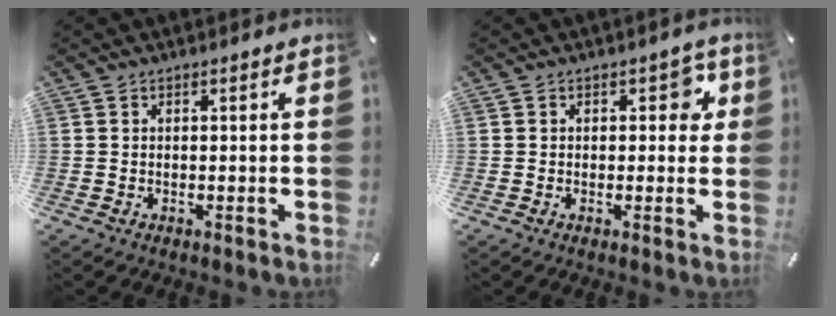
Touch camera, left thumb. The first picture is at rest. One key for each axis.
{"total": 4.2, "fx": 0.9, "fy": 2.8, "fz": 3.0, "tx": -0.022, "ty": -0.002, "tz": 0.005}